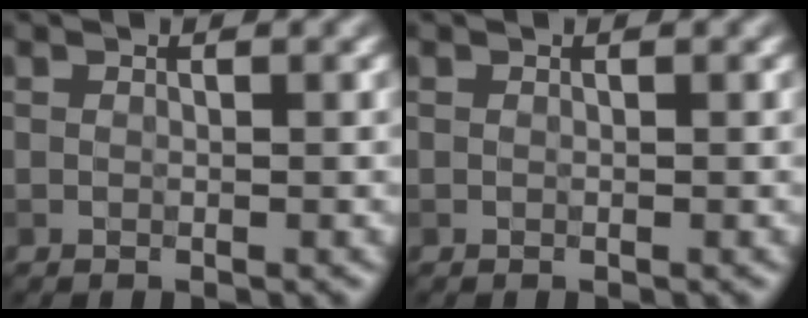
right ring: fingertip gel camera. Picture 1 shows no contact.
{"total": 0.0}